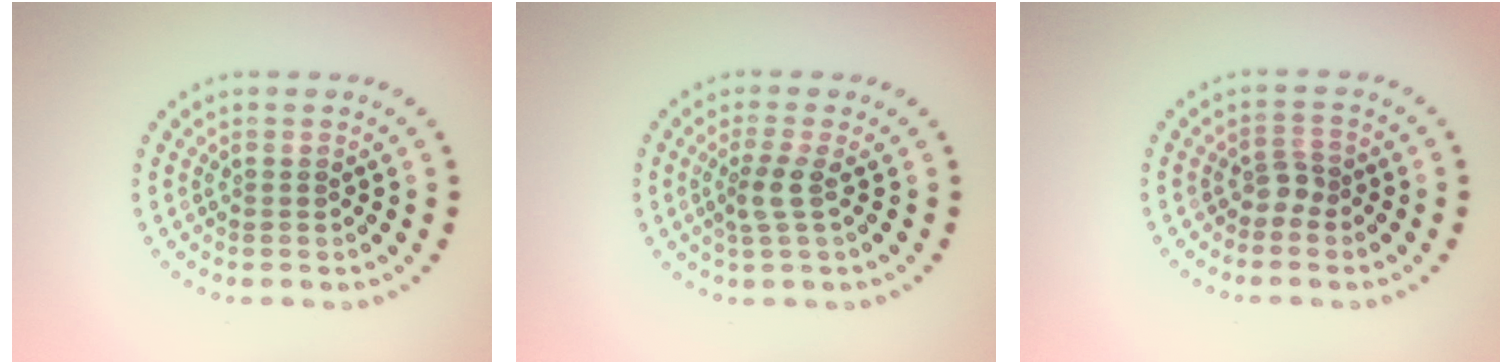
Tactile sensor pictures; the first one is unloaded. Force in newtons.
{"total": 2.0, "press": 1.6, "slide": 1.2}
{"total": 1.3, "press": 1.0, "slide": 0.8}